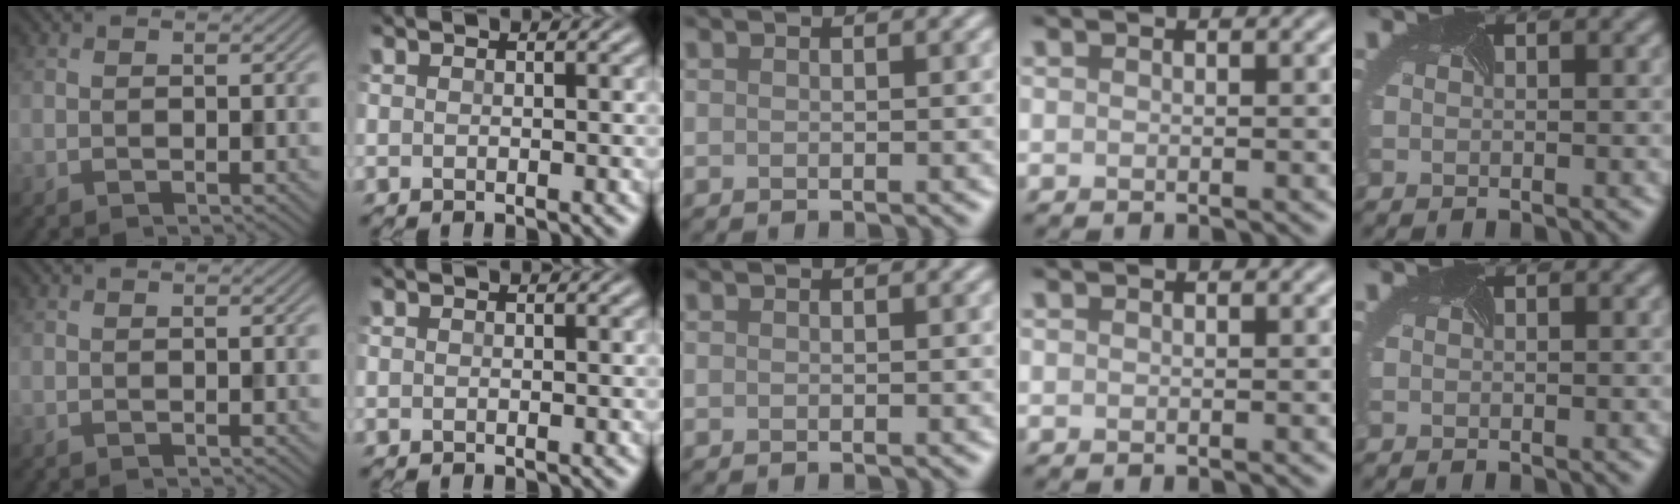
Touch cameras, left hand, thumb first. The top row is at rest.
{}